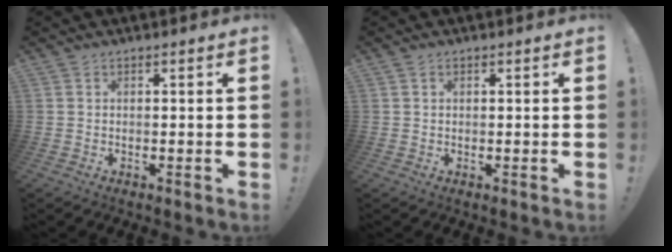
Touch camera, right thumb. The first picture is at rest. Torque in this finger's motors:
{"motor_torque": [-0.06, -0.23, -0.19, 0.01, 0.01]}